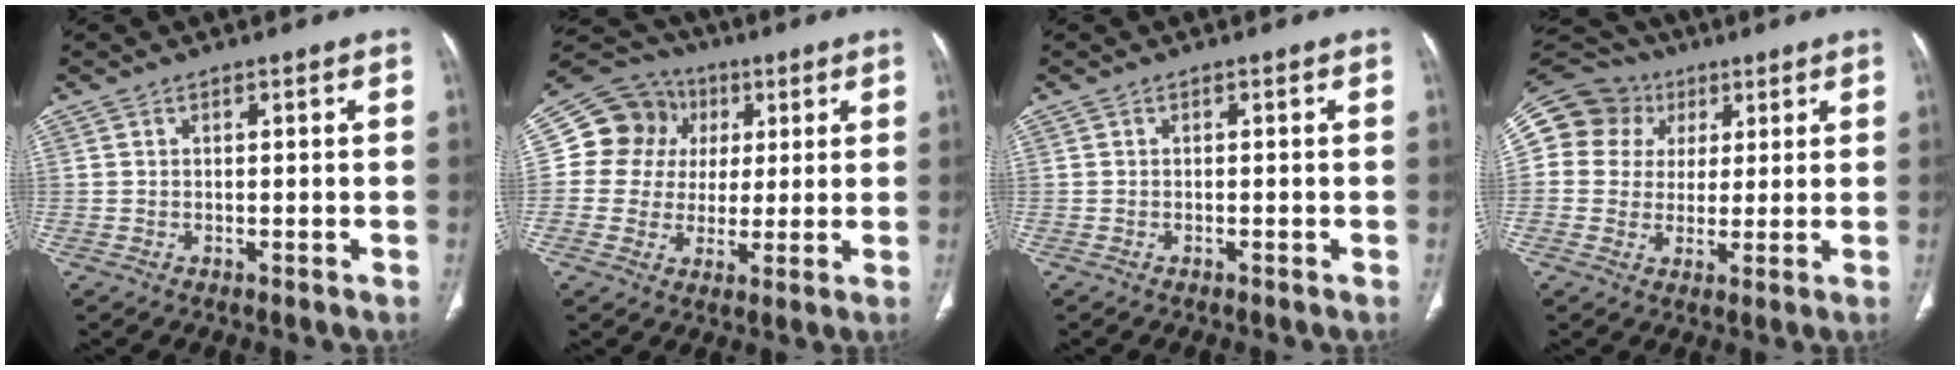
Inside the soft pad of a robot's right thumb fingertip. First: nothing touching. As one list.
[{"total": 12.6, "force": [2.9, 11.7, 3.9], "torque": [-0.040, 0.018, 0.044]}, {"total": 0.0}, {"total": 15.9, "force": [4.3, 14.5, 4.9], "torque": [-0.102, 0.043, 0.082]}]